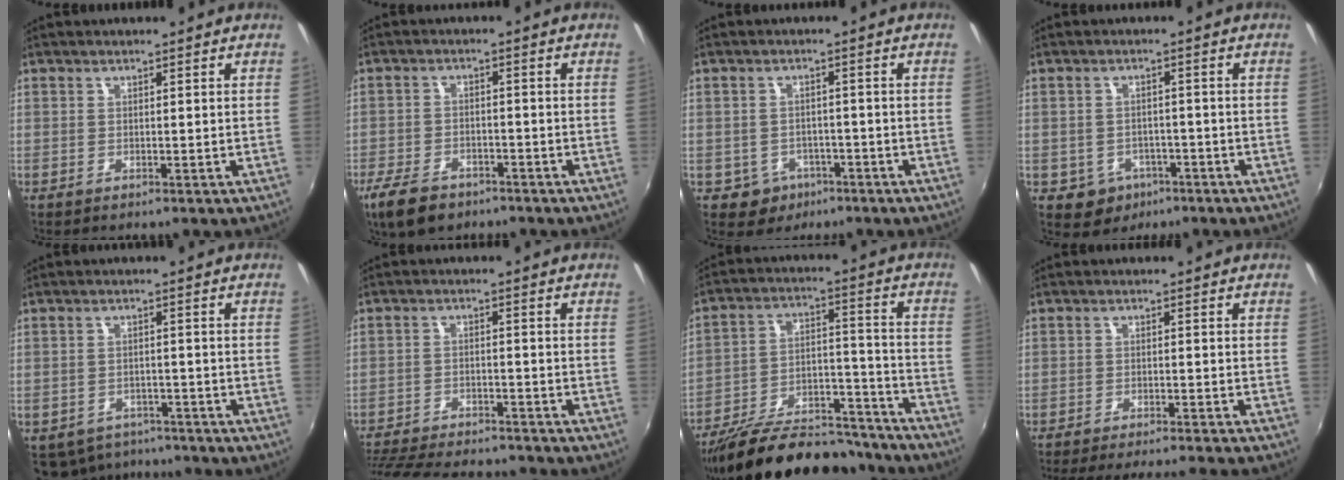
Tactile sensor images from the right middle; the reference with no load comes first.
{"total": 8.7, "force": [-6.0, 4.5, 4.4], "torque": [-0.117, -0.013, -0.109]}
{"total": 4.9, "force": [-2.3, 4.2, 1.0], "torque": [-0.033, 0.006, -0.025]}
{"total": 5.6, "force": [-2.5, 4.8, 1.5], "torque": [-0.043, 0.003, -0.024]}
{"total": 9.2, "force": [-6.8, 5.4, 3.0], "torque": [-0.082, -0.010, -0.089]}
{"total": 18.0, "force": [-15.5, 5.0, 7.6], "torque": [-0.170, -0.022, -0.232]}
{"total": 25.3, "force": [-21.2, 8.1, 11.2], "torque": [-0.201, 0.014, -0.300]}
{"total": 12.0, "force": [-10.8, -0.1, 5.3], "torque": [-0.113, -0.015, -0.161]}